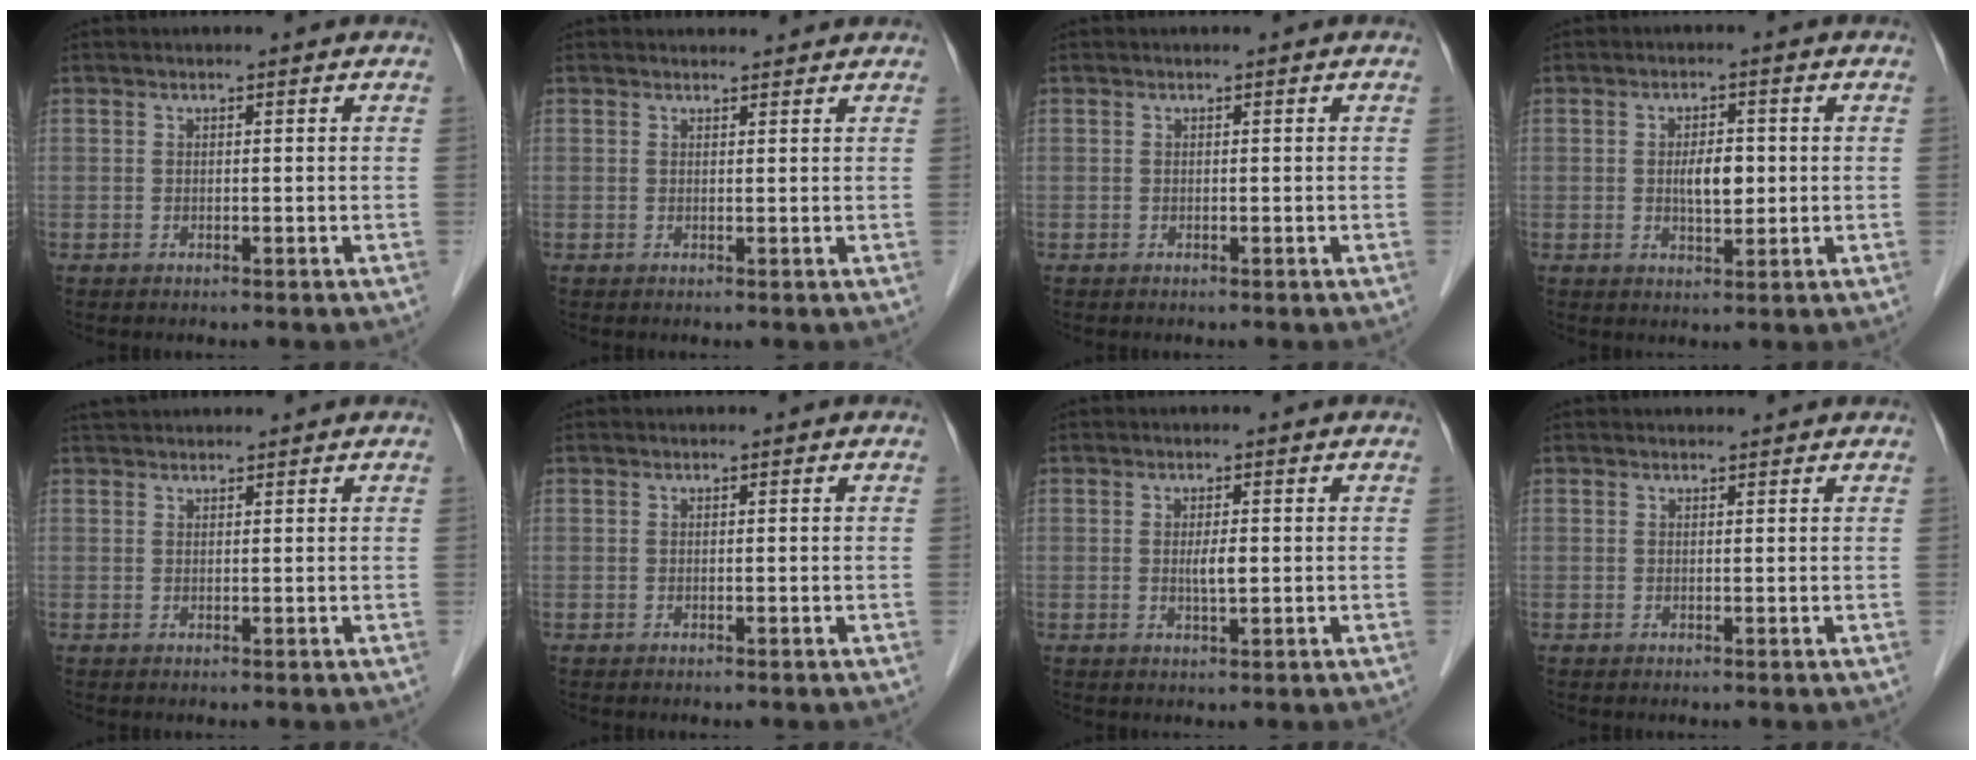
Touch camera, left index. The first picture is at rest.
{"total": 2.8, "force": [2.7, 0.7, 0.2], "torque": [-0.008, 0.012, 0.032]}
{"total": 0.0}
{"total": 4.1, "force": [0.1, 1.7, 3.7], "torque": [-0.066, 0.000, 0.005]}
{"total": 3.6, "force": [3.5, 0.6, 1.0], "torque": [-0.014, 0.038, 0.059]}
{"total": 0.0}
{"total": 2.2, "force": [0.1, 0.4, 2.1], "torque": [-0.042, -0.002, 0.003]}
{"total": 1.8, "force": [1.8, 0.4, 0.1], "torque": [-0.011, 0.010, 0.021]}